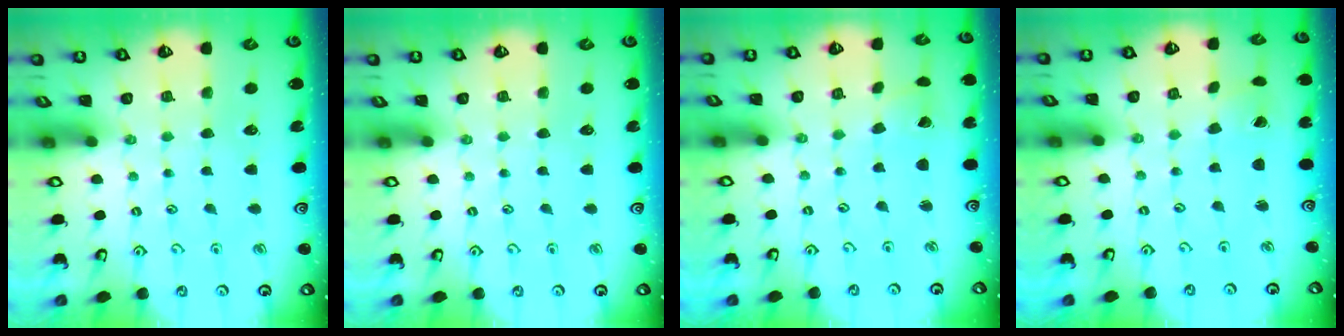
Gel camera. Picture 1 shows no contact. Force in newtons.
{"total": 0.0}
{"total": 2.0, "press": 2.0, "slide": 0.3}
{"total": 0.9, "press": 0.8, "slide": 0.4}